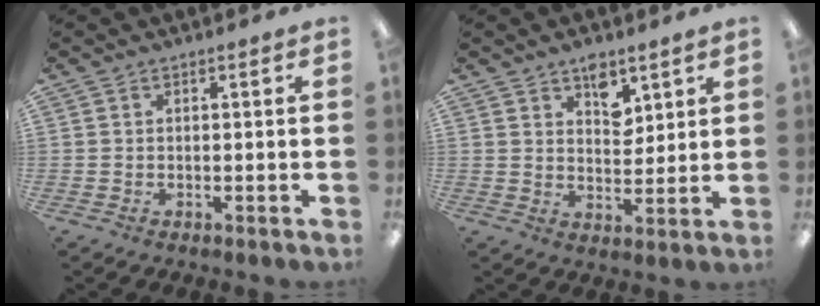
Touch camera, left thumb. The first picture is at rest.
{"total": 6.4, "force": [4.6, 3.4, 2.9], "torque": [-0.022, -0.030, 0.076]}